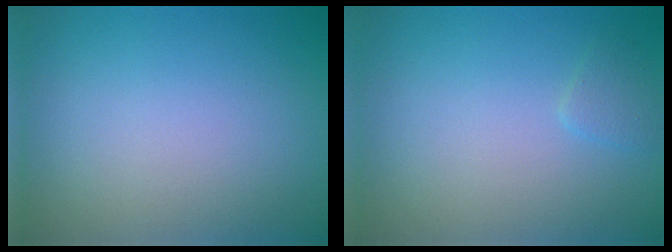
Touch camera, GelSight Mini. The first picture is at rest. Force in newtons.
{"total": 1.0, "press": 0.9, "slide": 0.1}